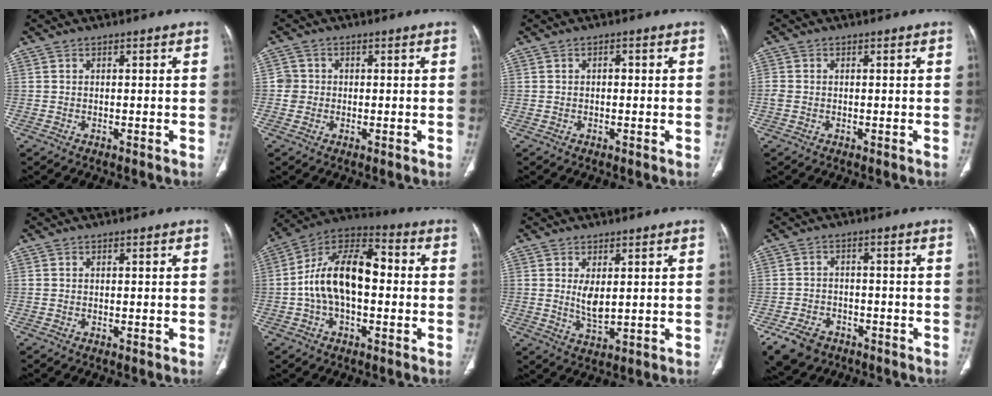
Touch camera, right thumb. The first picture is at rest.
{"total": 2.7, "force": [-0.1, 2.7, 0.3], "torque": [0.016, 0.009, -0.005]}
{"total": 0.9, "force": [0.0, 0.5, 0.8], "torque": [-0.010, -0.001, -0.002]}
{"total": 1.5, "force": [-0.2, 1.2, 0.8], "torque": [-0.023, 0.000, -0.004]}
{"total": 0.0}
{"total": 16.1, "force": [-0.6, 9.0, 13.3], "torque": [-0.226, 0.045, -0.021]}
{"total": 4.3, "force": [1.0, 1.8, 3.8], "torque": [-0.063, -0.023, 0.026]}
{"total": 8.4, "force": [-5.2, 5.5, 3.4], "torque": [-0.066, 0.023, -0.082]}